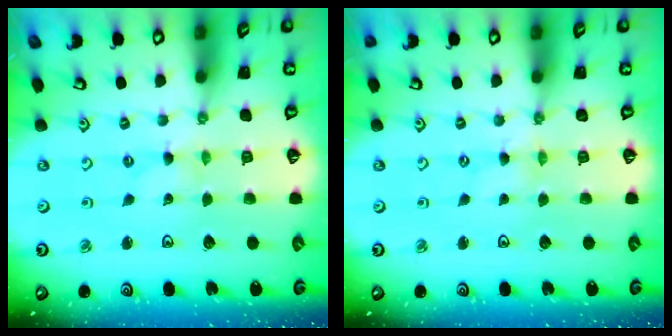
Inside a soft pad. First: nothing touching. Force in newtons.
{"total": 0.0}